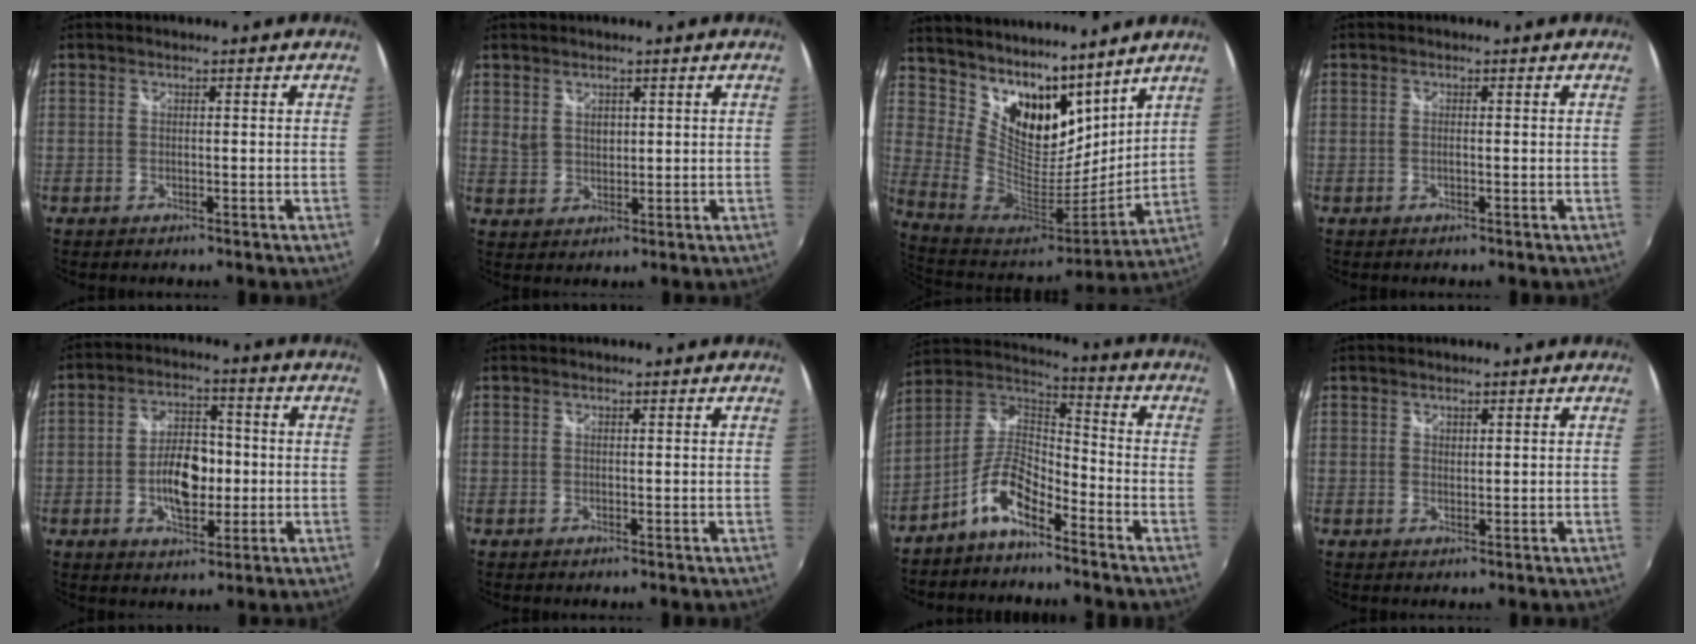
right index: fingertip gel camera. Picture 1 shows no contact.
{"total": 3.2, "force": [1.6, 2.3, 1.4], "torque": [-0.018, 0.001, 0.033]}
{"total": 19.6, "force": [14.1, 10.4, 8.8], "torque": [-0.201, -0.006, 0.270]}
{"total": 0.8, "force": [-0.2, 0.1, 0.7], "torque": [-0.015, 0.002, -0.005]}
{"total": 9.8, "force": [-1.6, 5.3, 8.1], "torque": [-0.146, 0.013, -0.022]}
{"total": 0.0}
{"total": 9.5, "force": [-6.0, 3.4, 6.5], "torque": [-0.147, 0.024, -0.119]}
{"total": 0.9, "force": [0.6, 0.7, 0.2], "torque": [0.000, 0.001, 0.009]}